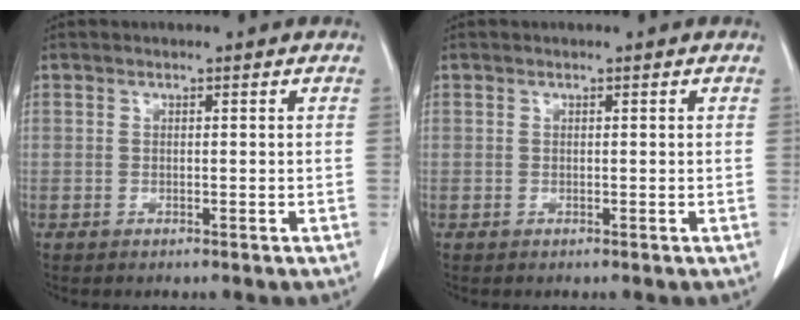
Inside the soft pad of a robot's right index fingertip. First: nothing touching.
{"total": 0.0}